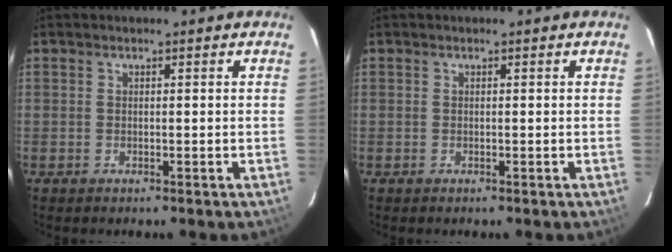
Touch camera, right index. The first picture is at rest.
{"total": 0.0}